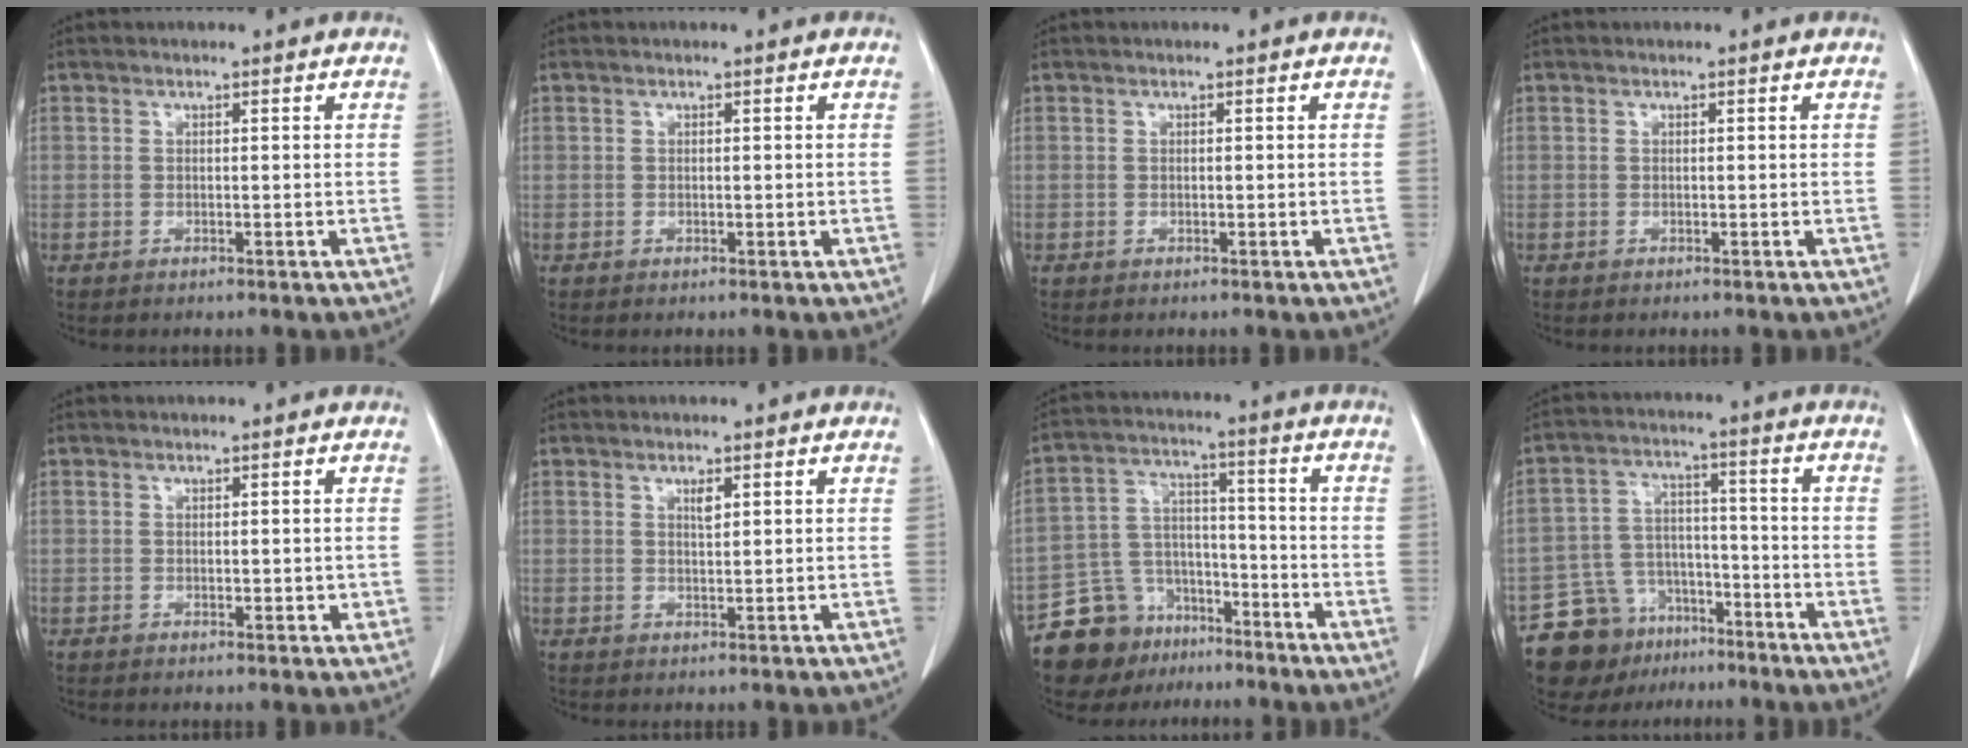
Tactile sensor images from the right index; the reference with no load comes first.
{"total": 0.0}
{"total": 0.0}
{"total": 0.0}
{"total": 1.4, "force": [0.0, 0.9, 1.2], "torque": [-0.013, -0.001, 0.005]}
{"total": 1.4, "force": [0.7, 0.3, 1.1], "torque": [-0.021, -0.002, 0.013]}
{"total": 11.4, "force": [-8.5, 7.4, 2.0], "torque": [-0.043, 0.049, -0.142]}
{"total": 11.1, "force": [-8.0, 7.3, 2.6], "torque": [-0.053, 0.040, -0.128]}